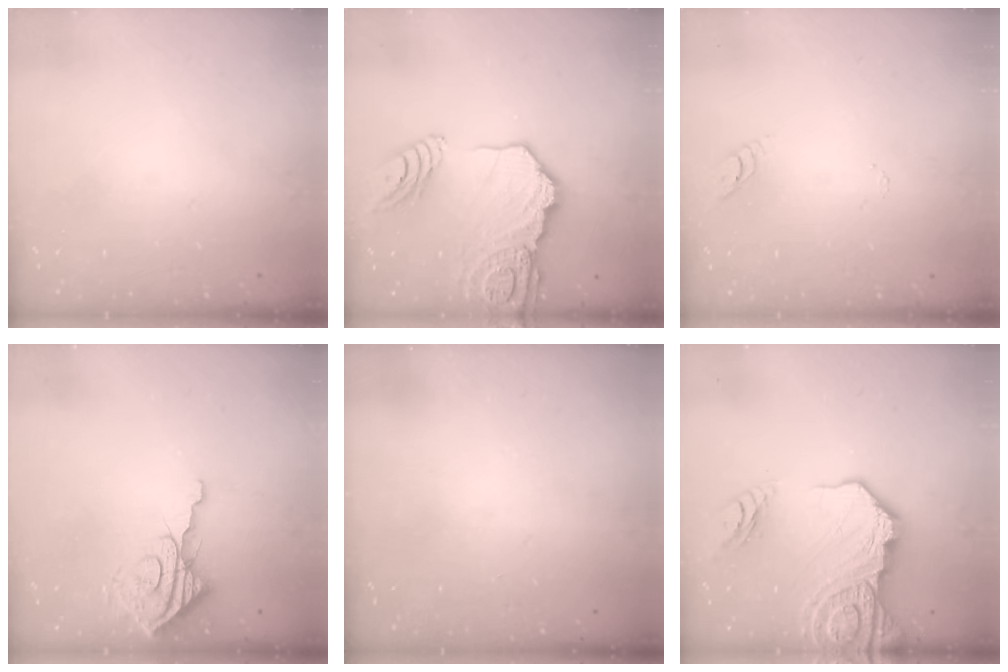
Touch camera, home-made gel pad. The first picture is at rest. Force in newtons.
{"total": 20.3, "press": 20.1, "slide": 2.6}
{"total": 2.9, "press": 2.9, "slide": 0.2}
{"total": 9.8, "press": 9.8, "slide": 0.7}
{"total": 0.0}
{"total": 19.6, "press": 19.5, "slide": 2.2}